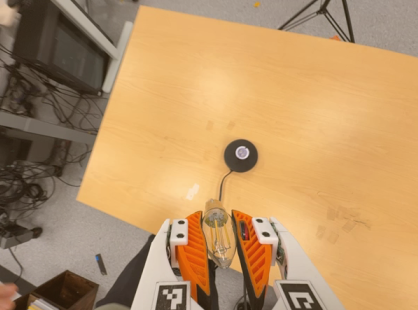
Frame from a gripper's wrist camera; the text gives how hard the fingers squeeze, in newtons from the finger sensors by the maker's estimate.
{"total": 21.5, "left": 24.2, "right": 18.8}